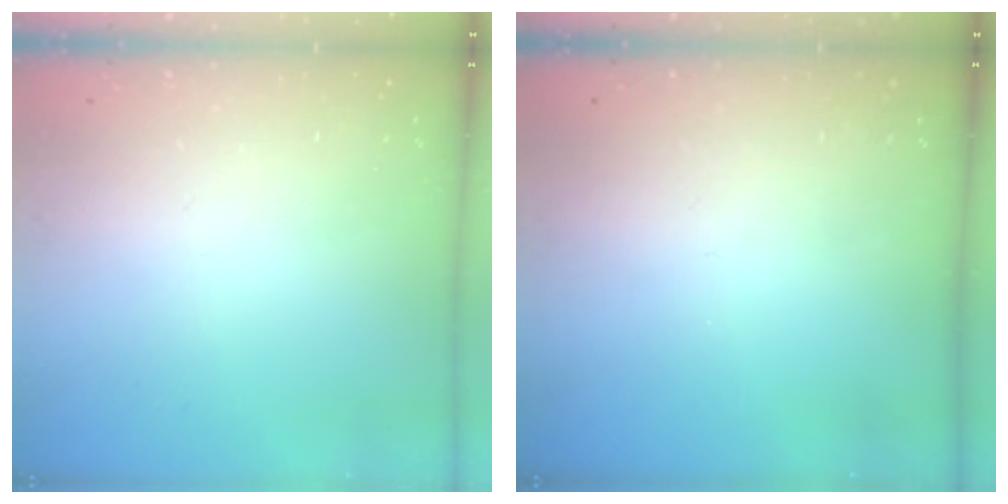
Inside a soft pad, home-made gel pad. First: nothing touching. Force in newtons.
{"total": 0.0}